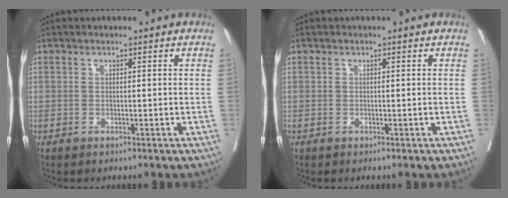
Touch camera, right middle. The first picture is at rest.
{"total": 0.0}